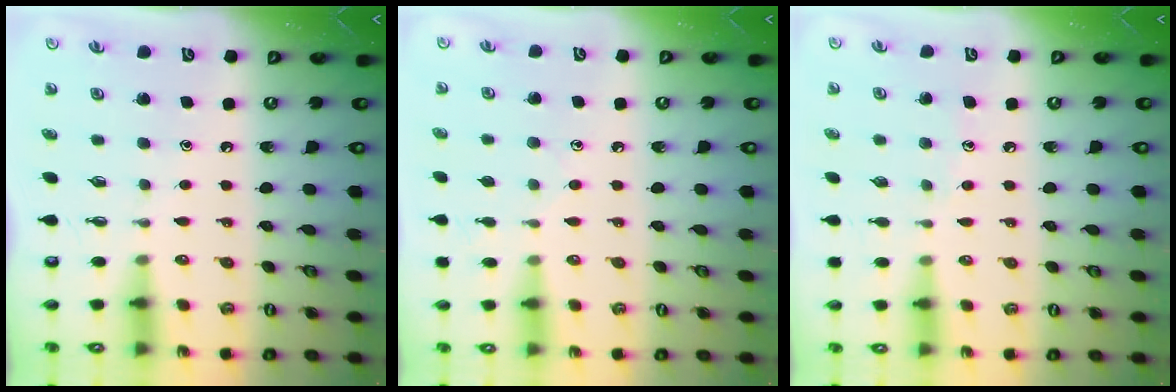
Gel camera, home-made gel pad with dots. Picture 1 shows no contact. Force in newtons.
{"total": 6.2, "press": 6.1, "slide": 0.6}
{"total": 4.4, "press": 4.4, "slide": 0.4}